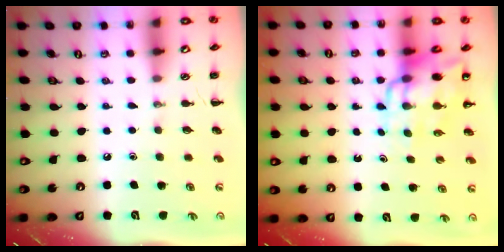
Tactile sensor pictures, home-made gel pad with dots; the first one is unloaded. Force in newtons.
{"total": 13.0, "press": 12.5, "slide": 3.7}